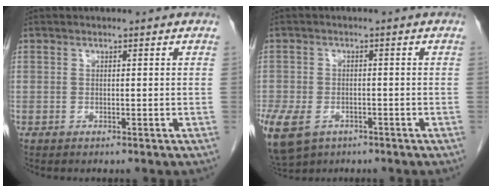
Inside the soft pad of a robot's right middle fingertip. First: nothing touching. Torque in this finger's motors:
{"motor_torque": [1.26, -0.81, 1.04, 0.21]}